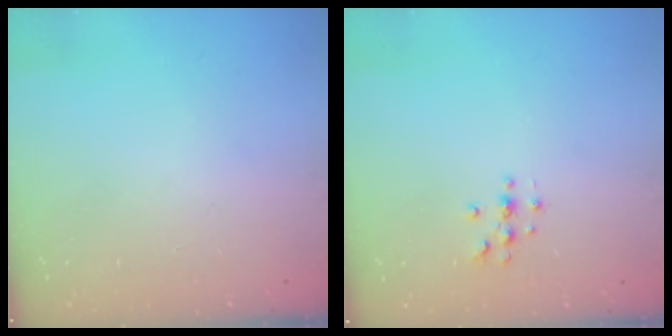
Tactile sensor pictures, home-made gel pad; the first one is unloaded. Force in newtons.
{"total": 3.7, "press": 3.7, "slide": 0.4}